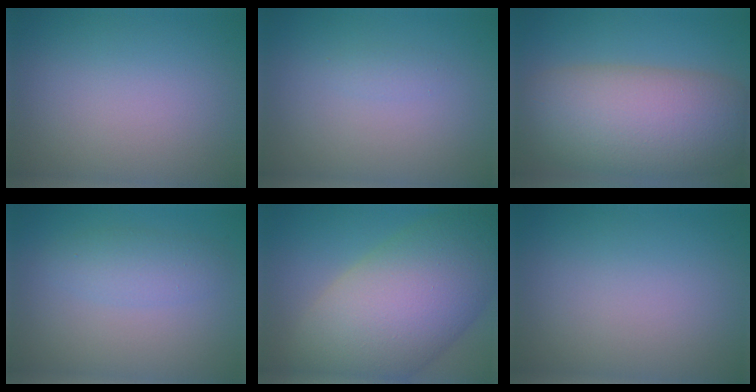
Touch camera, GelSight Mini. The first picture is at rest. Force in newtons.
{"total": 0.6, "press": 0.6, "slide": 0.0}
{"total": 10.8, "press": 10.8, "slide": 0.5}
{"total": 2.4, "press": 2.4, "slide": 0.0}
{"total": 14.5, "press": 14.5, "slide": 0.6}
{"total": 0.0}